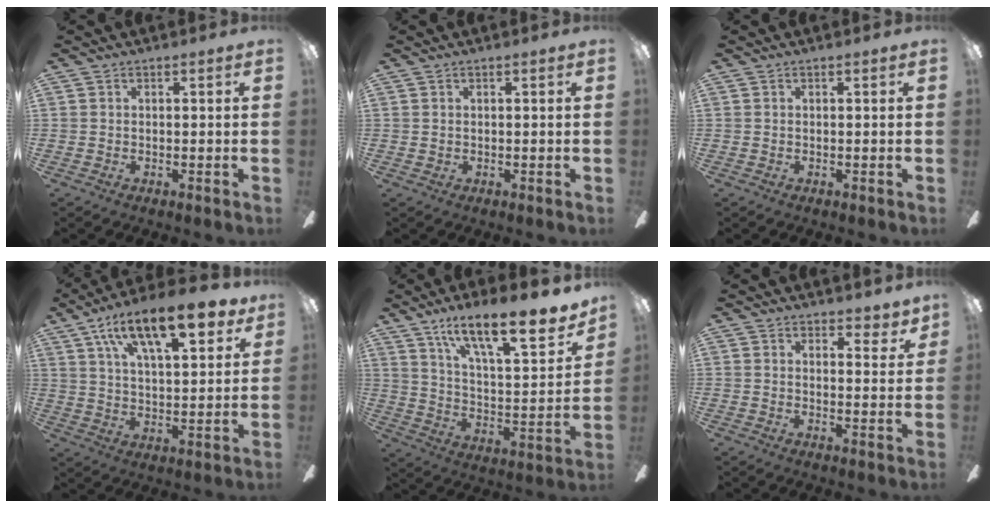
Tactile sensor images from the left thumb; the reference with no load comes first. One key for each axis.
{"total": 0.7, "fx": 0.4, "fy": 0.2, "fz": 0.5, "tx": -0.010, "ty": 0.003, "tz": 0.008}
{"total": 0.0}
{"total": 19.4, "fx": 11.8, "fy": 7.3, "fz": 13.5, "tx": -0.220, "ty": -0.047, "tz": 0.194}
{"total": 20.2, "fx": 14.9, "fy": 5.4, "fz": 12.5, "tx": -0.199, "ty": -0.097, "tz": 0.247}
{"total": 4.0, "fx": 3.4, "fy": 1.2, "fz": 1.8, "tx": -0.018, "ty": -0.021, "tz": 0.057}